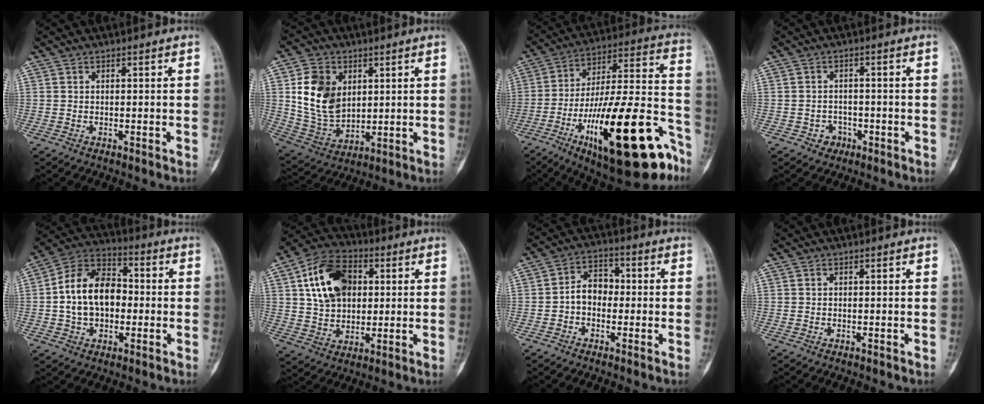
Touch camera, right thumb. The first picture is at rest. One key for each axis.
{"total": 14.4, "fx": 3.8, "fy": 10.9, "fz": 8.7, "tx": -0.129, "ty": -0.016, "tz": 0.085}
{"total": 31.7, "fx": -15.2, "fy": 9.8, "fz": 26.1, "tx": -0.358, "ty": 0.076, "tz": -0.231}
{"total": 2.9, "fx": -1.4, "fy": 2.5, "fz": 0.6, "tx": 0.011, "ty": 0.015, "tz": -0.021}
{"total": 14.7, "fx": -0.4, "fy": 10.1, "fz": 10.7, "tx": -0.165, "ty": 0.035, "tz": -0.015}
{"total": 15.6, "fx": 4.0, "fy": 10.9, "fz": 10.5, "tx": -0.154, "ty": 0.006, "tz": 0.065}
{"total": 6.1, "fx": -0.8, "fy": 4.5, "fz": 4.0, "tx": -0.043, "ty": 0.027, "tz": -0.027}
{"total": 0.0}